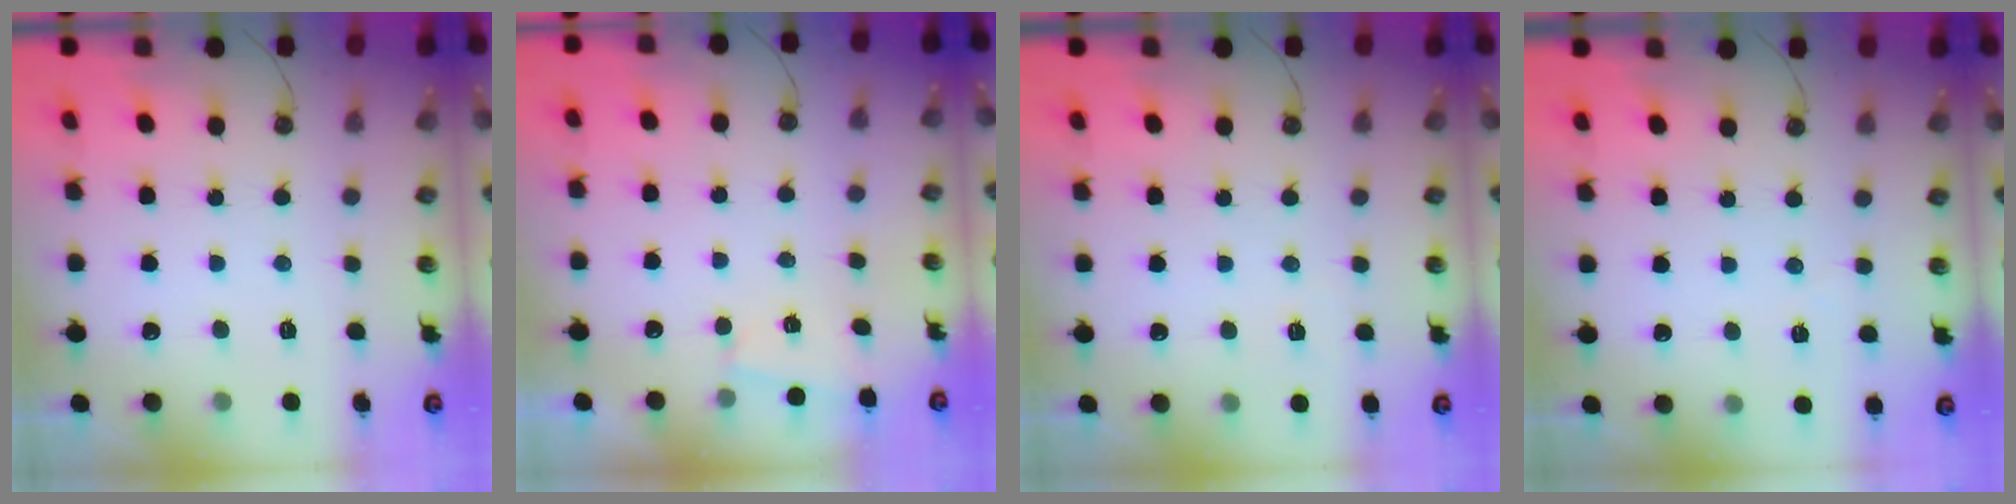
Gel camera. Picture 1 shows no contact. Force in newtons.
{"total": 1.1, "press": 1.0, "slide": 0.3}
{"total": 2.8, "press": 1.5, "slide": 2.3}
{"total": 9.9, "press": 1.4, "slide": 9.8}